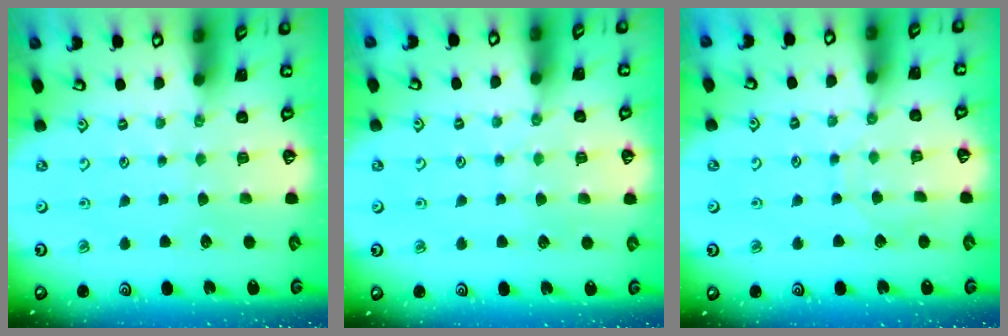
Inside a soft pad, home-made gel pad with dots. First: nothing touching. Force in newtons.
{"total": 4.0, "press": 4.0, "slide": 0.2}
{"total": 4.6, "press": 4.6, "slide": 0.5}